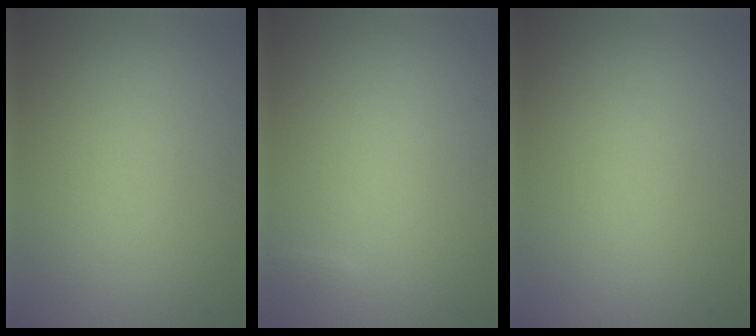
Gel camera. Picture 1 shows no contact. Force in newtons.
{"total": 0.5, "press": 0.5, "slide": 0.0}
{"total": 0.0}